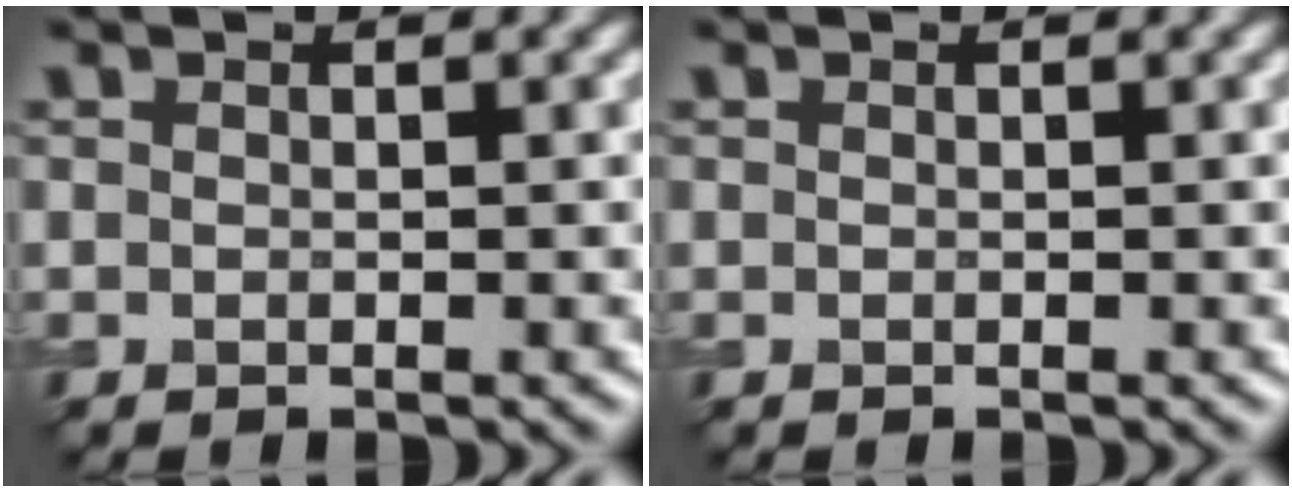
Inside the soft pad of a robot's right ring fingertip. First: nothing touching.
{"total": 0.0}